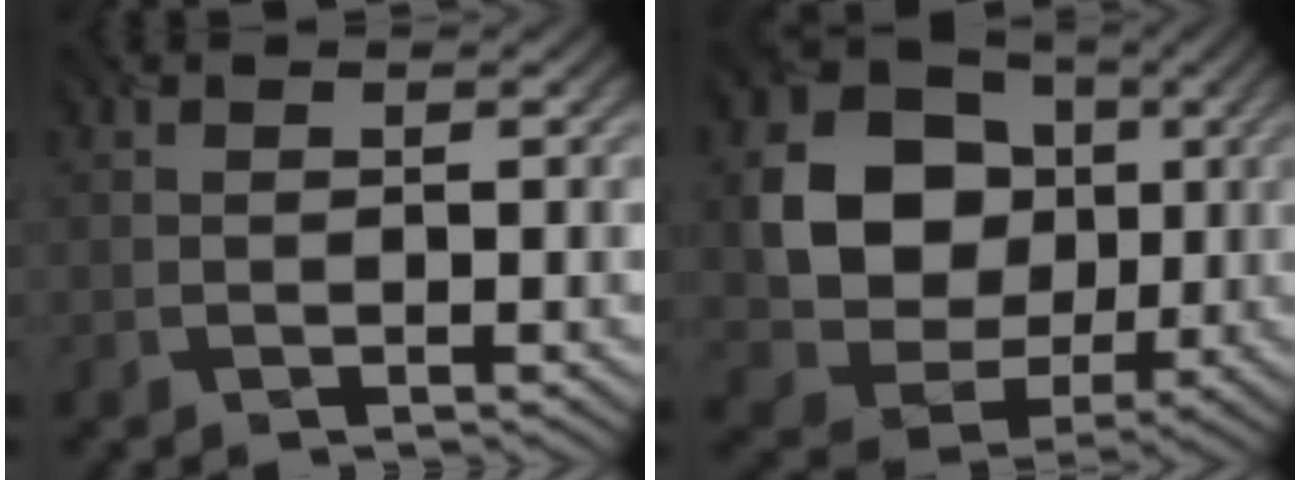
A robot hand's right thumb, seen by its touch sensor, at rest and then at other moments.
{"total": 11.7, "force": [1.5, 10.0, 5.9], "torque": [-0.128, -0.001, 0.020]}